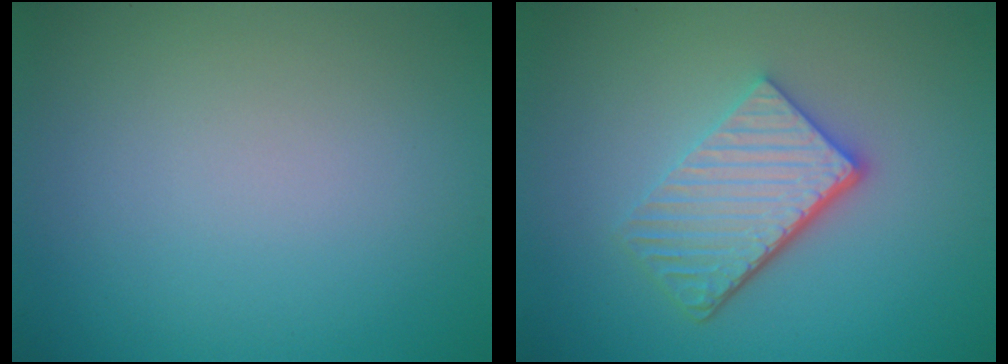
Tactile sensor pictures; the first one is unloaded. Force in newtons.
{"total": 4.9, "press": 3.6, "slide": 3.3}